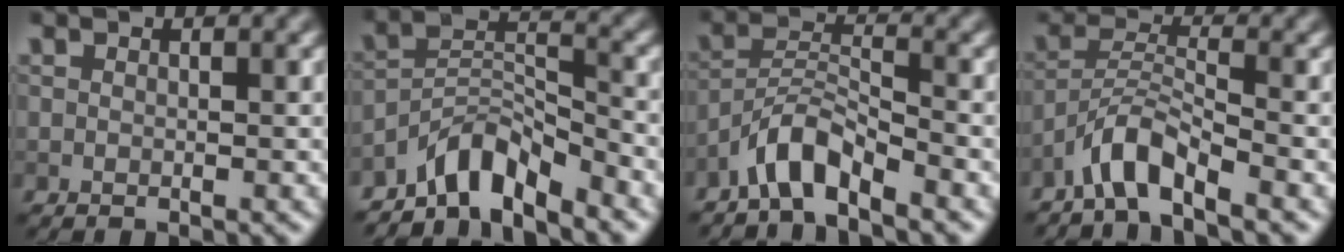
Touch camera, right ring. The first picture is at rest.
{"total": 5.2, "force": [-4.5, 1.4, 2.2], "torque": [-0.027, 0.006, -0.093]}
{"total": 3.5, "force": [-3.0, 0.5, 1.7], "torque": [-0.028, 0.012, -0.065]}
{"total": 3.2, "force": [-2.7, 0.4, 1.8], "torque": [-0.029, 0.011, -0.060]}